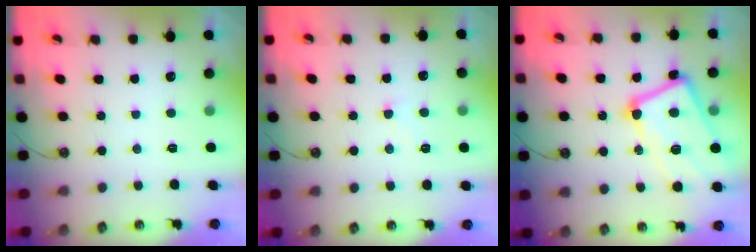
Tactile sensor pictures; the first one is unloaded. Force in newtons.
{"total": 1.8, "press": 1.7, "slide": 0.5}
{"total": 13.8, "press": 13.7, "slide": 1.6}